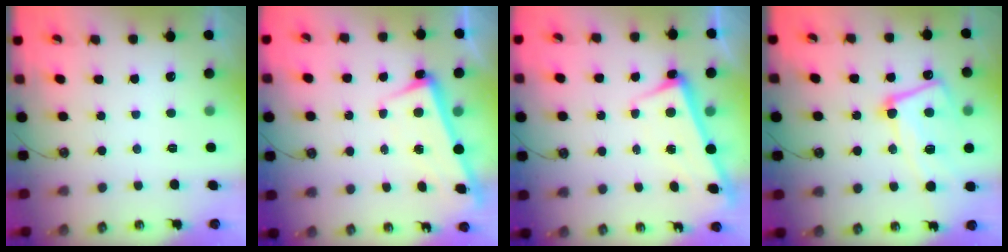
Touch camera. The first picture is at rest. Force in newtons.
{"total": 2.4, "press": 2.3, "slide": 0.9}
{"total": 2.7, "press": 2.6, "slide": 0.6}
{"total": 13.1, "press": 13.0, "slide": 1.1}